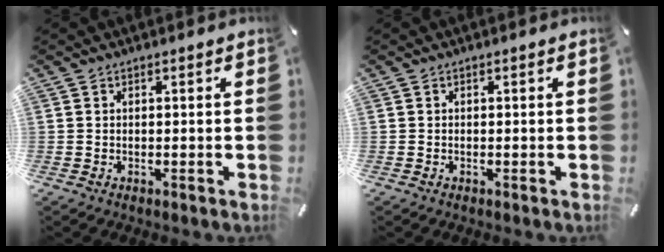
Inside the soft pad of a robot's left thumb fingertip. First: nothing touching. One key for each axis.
{"total": 0.0}